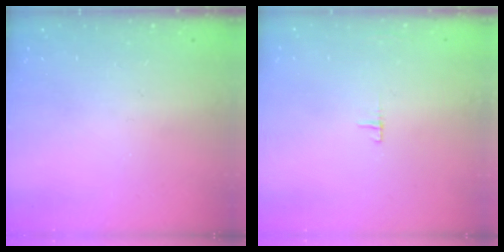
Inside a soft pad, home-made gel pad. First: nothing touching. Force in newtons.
{"total": 3.6, "press": 3.5, "slide": 0.3}